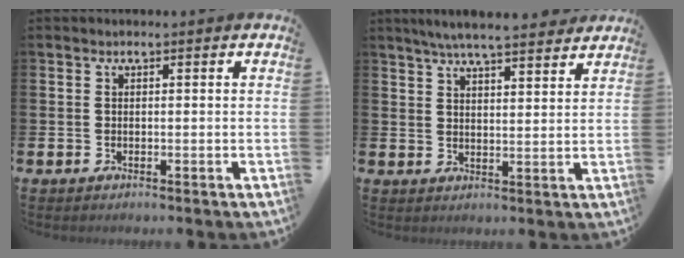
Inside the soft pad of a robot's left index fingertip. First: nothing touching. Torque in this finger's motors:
{"motor_torque": [0.94, -1.20, 0.66, 0.17]}